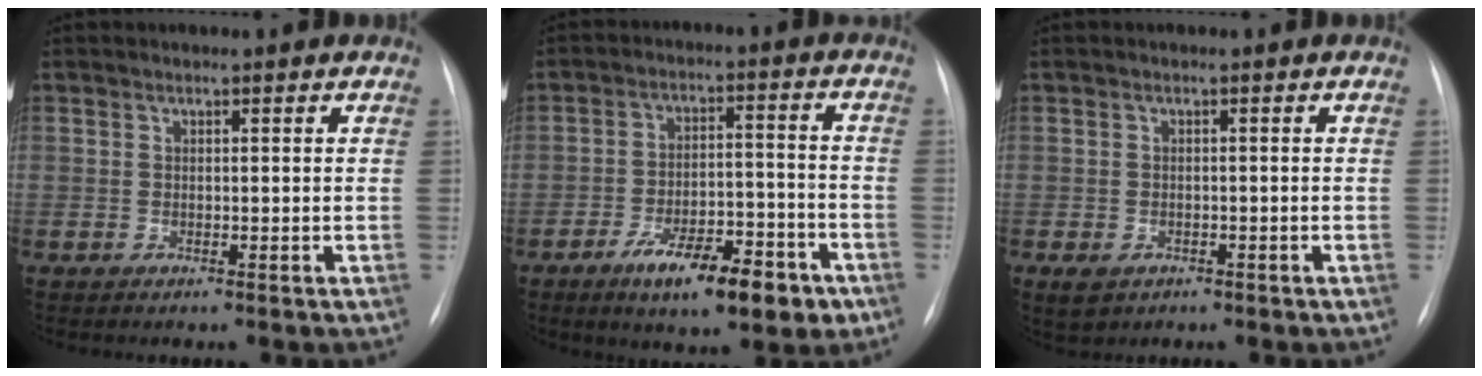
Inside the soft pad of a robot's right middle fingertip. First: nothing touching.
{"total": 12.1, "force": [-7.1, 4.1, 9.0], "torque": [-0.138, 0.007, -0.105]}
{"total": 3.0, "force": [-1.6, 2.2, 1.3], "torque": [-0.023, -0.003, -0.013]}